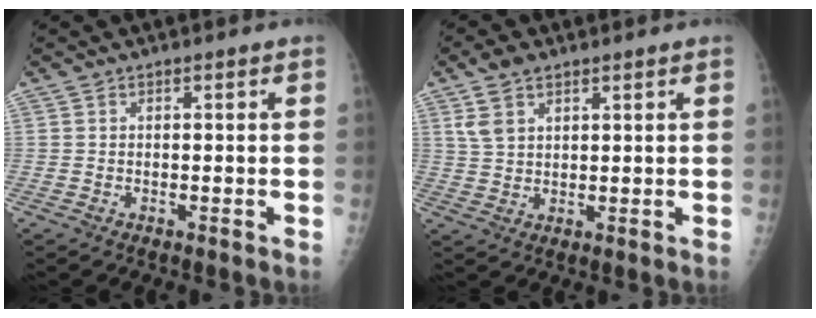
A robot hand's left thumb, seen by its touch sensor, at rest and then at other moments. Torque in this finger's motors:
{"motor_torque": [0.82, 0.40, 0.75, -0.23, 0.24]}